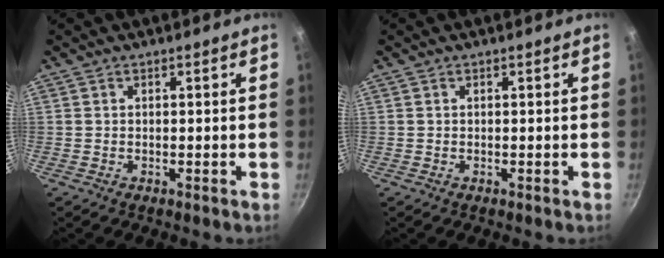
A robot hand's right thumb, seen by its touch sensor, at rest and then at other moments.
{"total": 0.0}